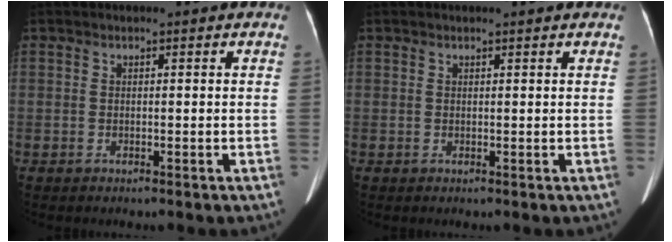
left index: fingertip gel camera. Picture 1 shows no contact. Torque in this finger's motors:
{"motor_torque": [-0.25, 0.33, -0.18, -0.01]}